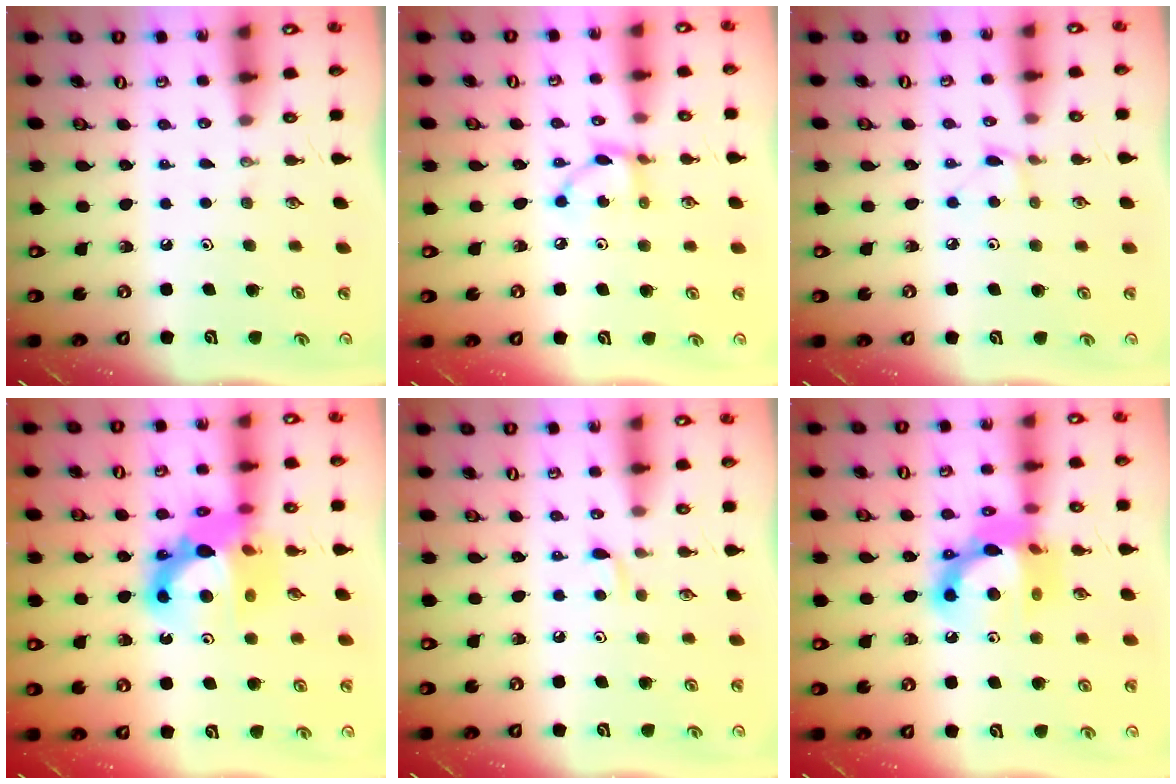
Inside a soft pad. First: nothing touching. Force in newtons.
{"total": 5.9, "press": 5.9, "slide": 0.2}
{"total": 3.6, "press": 3.5, "slide": 0.5}
{"total": 13.8, "press": 13.6, "slide": 2.4}
{"total": 4.0, "press": 3.9, "slide": 0.6}
{"total": 15.2, "press": 15.1, "slide": 1.7}